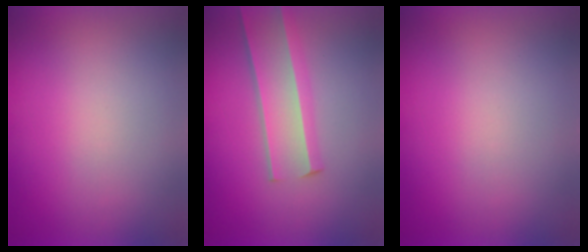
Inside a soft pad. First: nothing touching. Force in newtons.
{"total": 2.9}
{"total": 1.3}